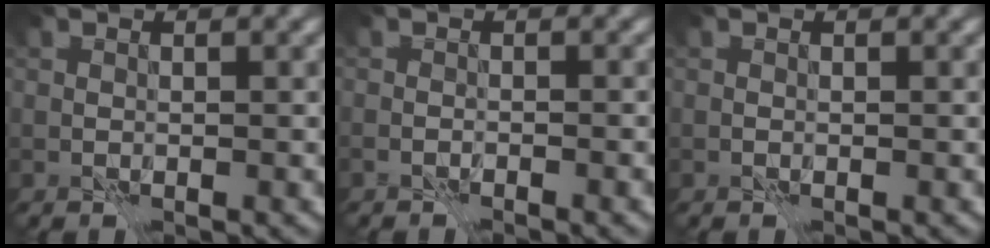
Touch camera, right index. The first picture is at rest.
{"total": 1.4, "force": [-1.2, 0.2, 0.8], "torque": [-0.016, -0.001, -0.023]}
{"total": 0.0}